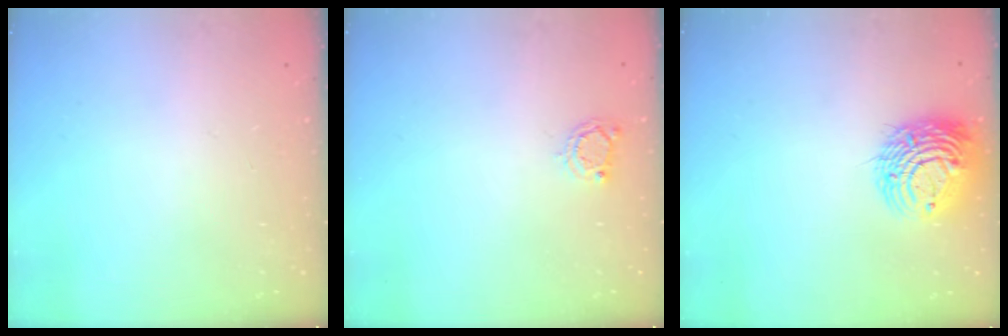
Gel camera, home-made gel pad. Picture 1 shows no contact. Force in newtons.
{"total": 3.0, "press": 3.0, "slide": 0.4}
{"total": 13.0, "press": 12.9, "slide": 1.6}